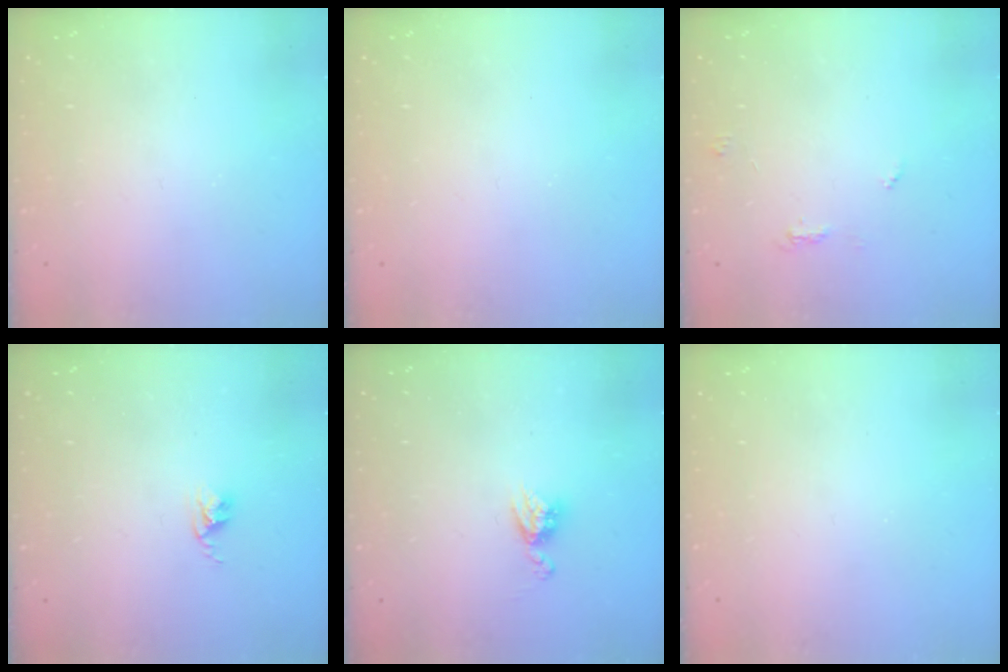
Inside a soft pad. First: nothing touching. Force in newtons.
{"total": 0.0}
{"total": 5.6, "press": 5.6, "slide": 0.4}
{"total": 2.4, "press": 2.4, "slide": 0.3}
{"total": 5.3, "press": 5.3, "slide": 0.5}
{"total": 0.0}